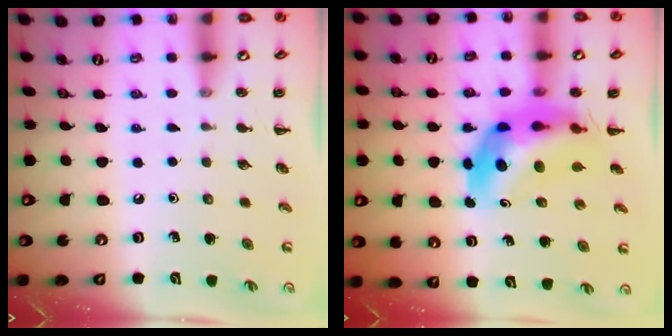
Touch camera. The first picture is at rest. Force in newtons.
{"total": 12.1, "press": 11.4, "slide": 3.9}